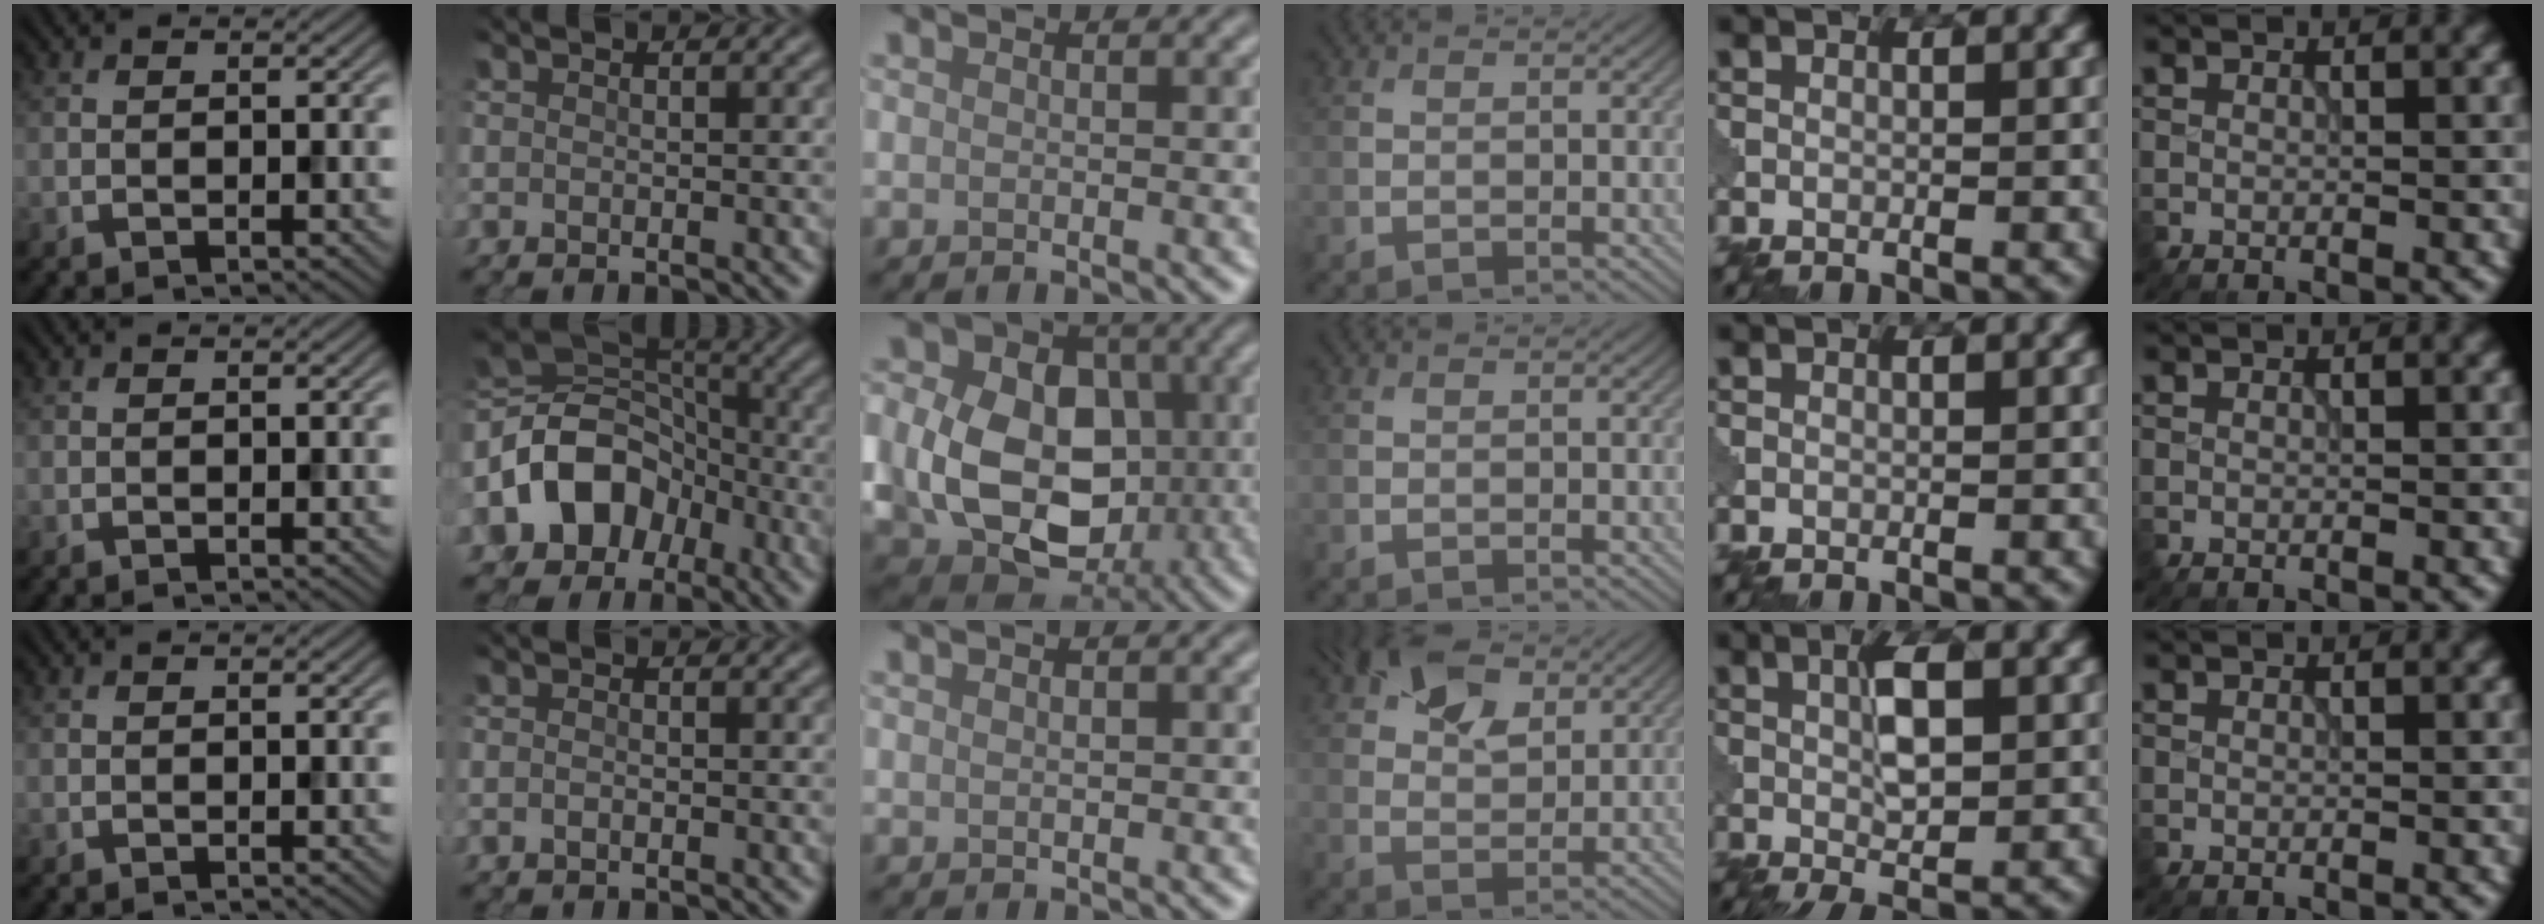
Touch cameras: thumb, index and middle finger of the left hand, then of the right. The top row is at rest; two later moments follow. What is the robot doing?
{"motion": "disassemble", "object": "puzzle pieces"}